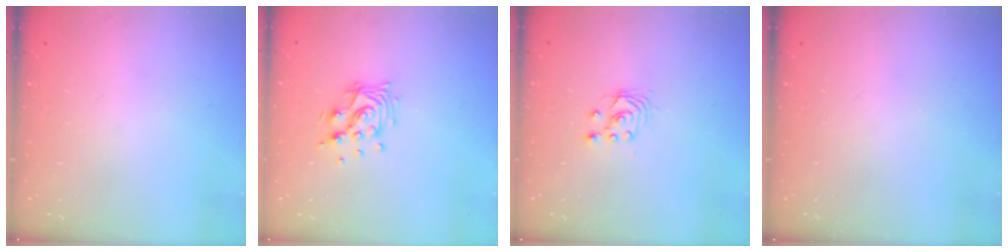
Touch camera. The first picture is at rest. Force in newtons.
{"total": 10.9, "press": 10.8, "slide": 0.9}
{"total": 2.5, "press": 2.5, "slide": 0.2}
{"total": 0.0}